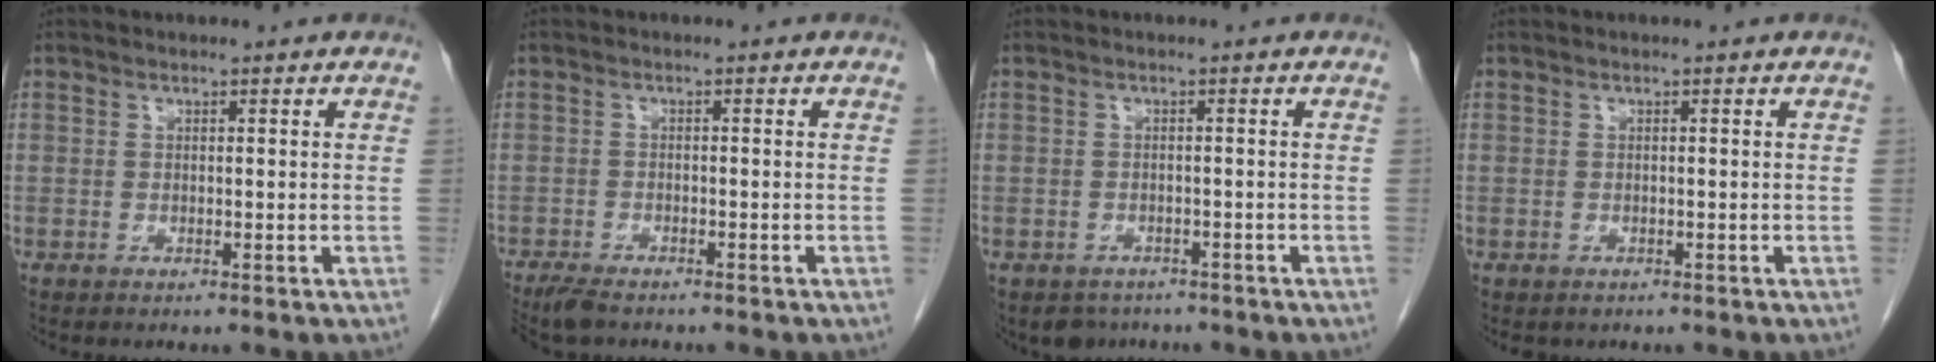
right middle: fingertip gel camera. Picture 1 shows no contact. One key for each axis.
{"total": 4.5, "fx": -3.8, "fy": 1.1, "fz": 2.1, "tx": -0.037, "ty": -0.011, "tz": -0.063}
{"total": 4.6, "fx": -3.6, "fy": 2.8, "fz": 0.3, "tx": 0.003, "ty": 0.003, "tz": -0.051}
{"total": 0.9, "fx": -0.6, "fy": 0.6, "fz": 0.1, "tx": -0.011, "ty": 0.002, "tz": -0.006}